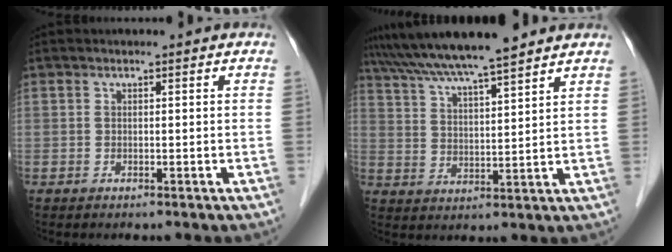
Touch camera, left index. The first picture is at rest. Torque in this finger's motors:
{"motor_torque": [0.68, -0.80, 0.99, 0.21]}